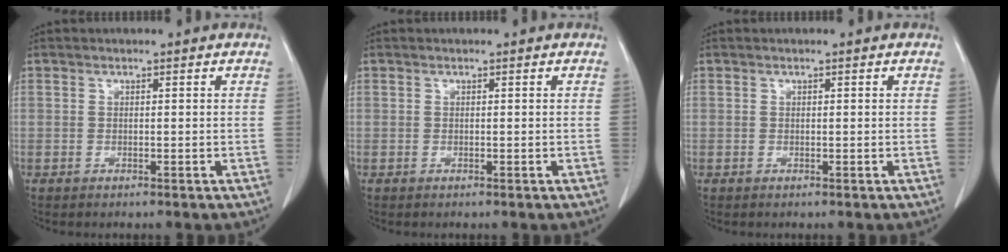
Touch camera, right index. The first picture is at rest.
{"total": 0.0}
{"total": 0.0}